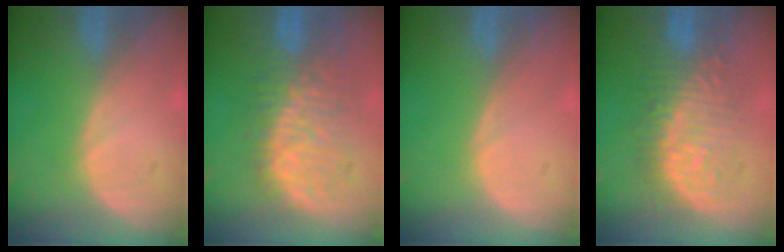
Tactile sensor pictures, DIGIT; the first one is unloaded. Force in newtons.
{"total": 9.4, "press": 8.9, "slide": 3.0}
{"total": 0.0}
{"total": 9.0, "press": 9.0, "slide": 0.6}